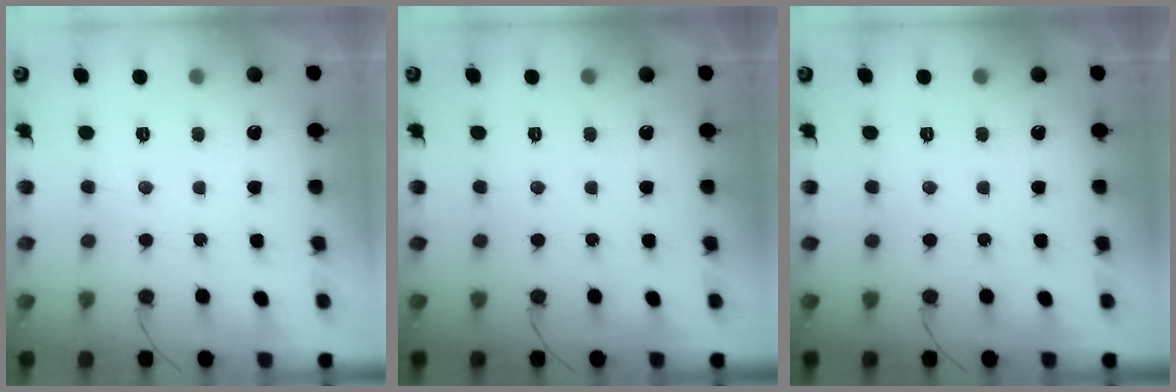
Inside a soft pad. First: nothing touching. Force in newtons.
{"total": 0.0}
{"total": 0.0}